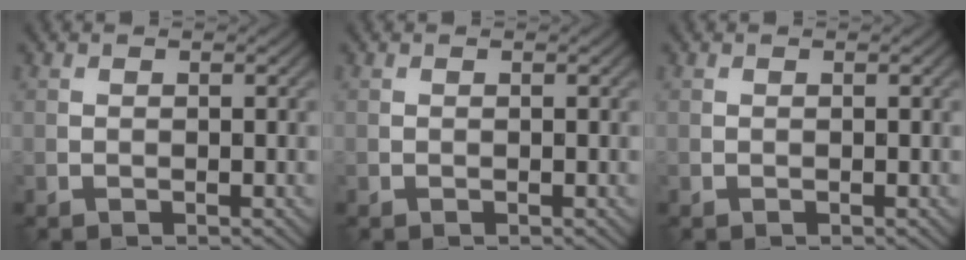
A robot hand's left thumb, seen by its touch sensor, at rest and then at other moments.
{"total": 0.0}
{"total": 0.0}